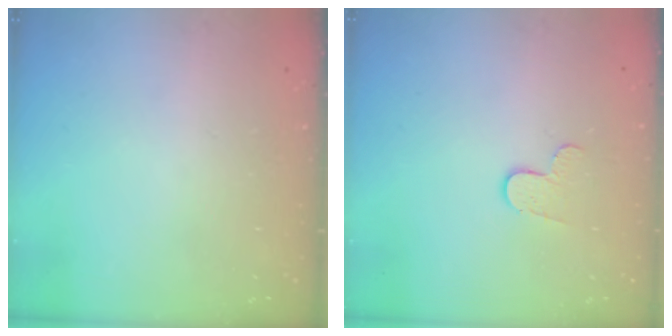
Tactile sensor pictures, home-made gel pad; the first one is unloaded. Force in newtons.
{"total": 5.7, "press": 5.7, "slide": 0.5}